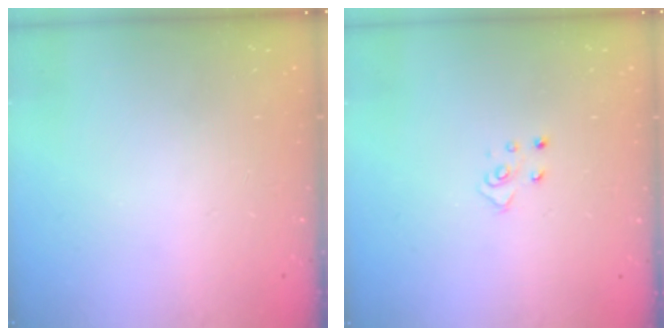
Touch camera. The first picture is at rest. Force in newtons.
{"total": 4.7, "press": 4.7, "slide": 0.4}